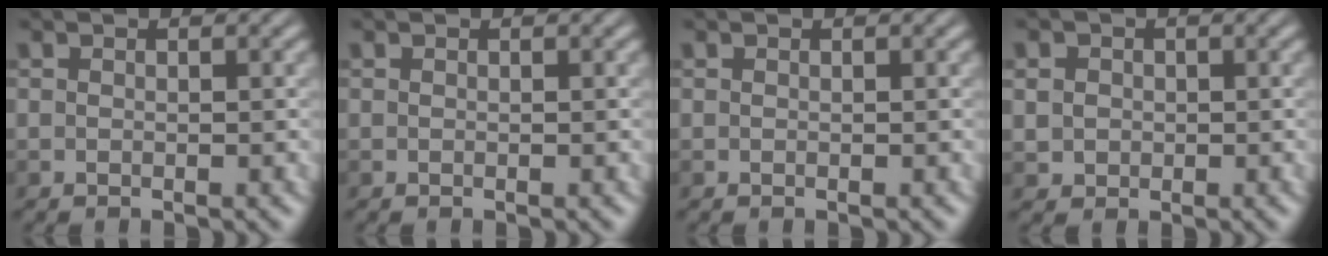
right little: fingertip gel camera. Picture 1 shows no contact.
{"total": 0.0}
{"total": 0.0}
{"total": 2.2, "force": [0.5, 2.0, 0.7], "torque": [-0.031, 0.004, 0.005]}